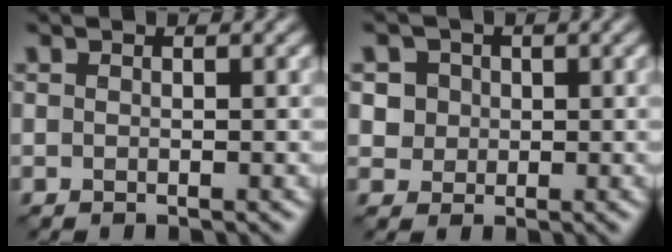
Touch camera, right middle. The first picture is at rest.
{"total": 3.6, "force": [1.3, 3.1, 1.2], "torque": [-0.016, 0.017, 0.020]}